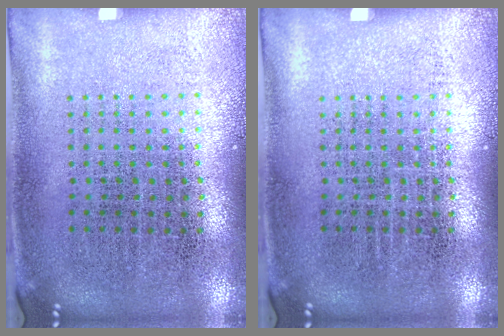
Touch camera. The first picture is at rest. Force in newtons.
{"total": 0.0}